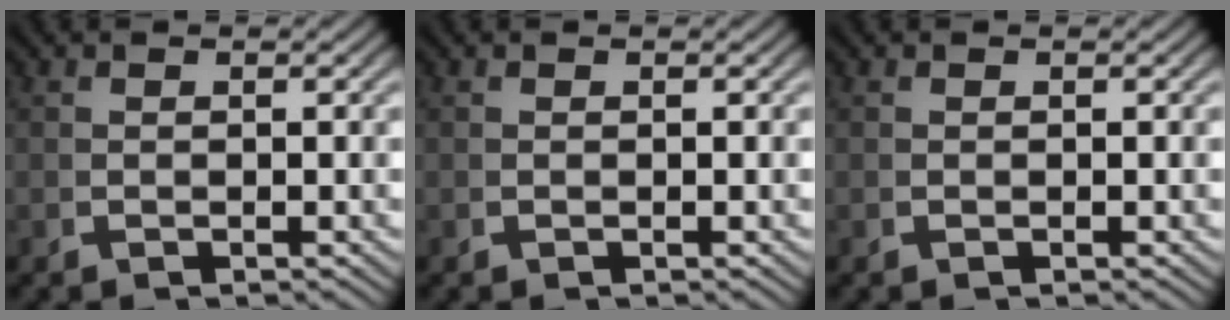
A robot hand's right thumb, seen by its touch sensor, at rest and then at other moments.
{"total": 0.0}
{"total": 0.0}